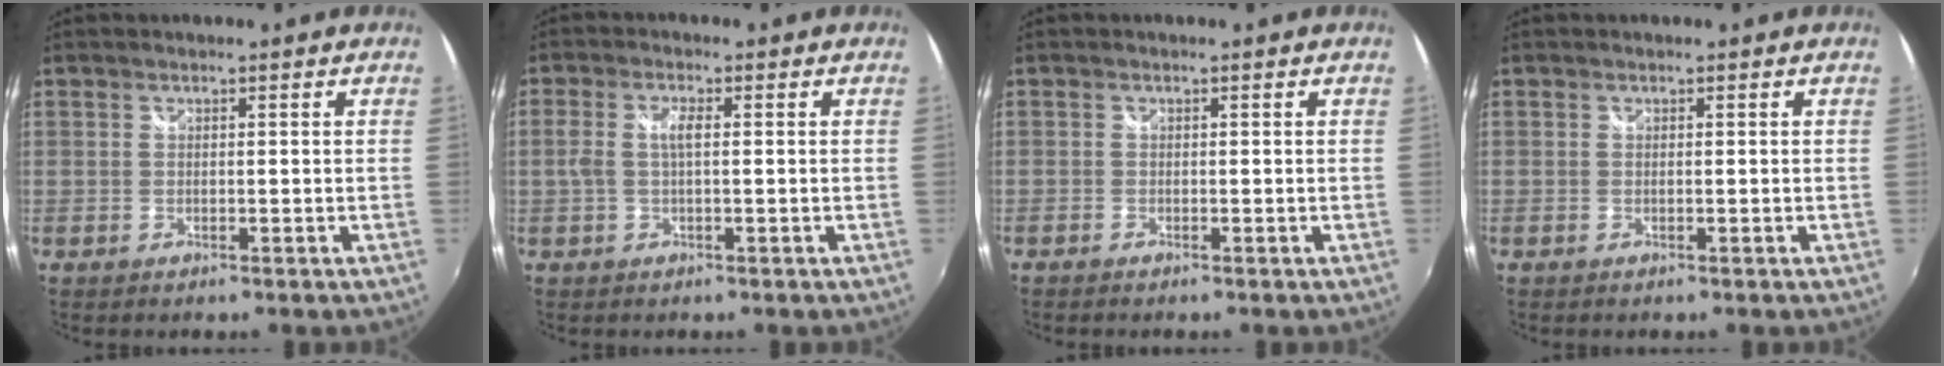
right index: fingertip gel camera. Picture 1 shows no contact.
{"total": 3.4, "force": [0.1, 1.0, 3.3], "torque": [-0.066, 0.003, 0.001]}
{"total": 0.5, "force": [-0.5, 0.2, 0.0], "torque": [-0.002, -0.003, -0.014]}
{"total": 0.0}